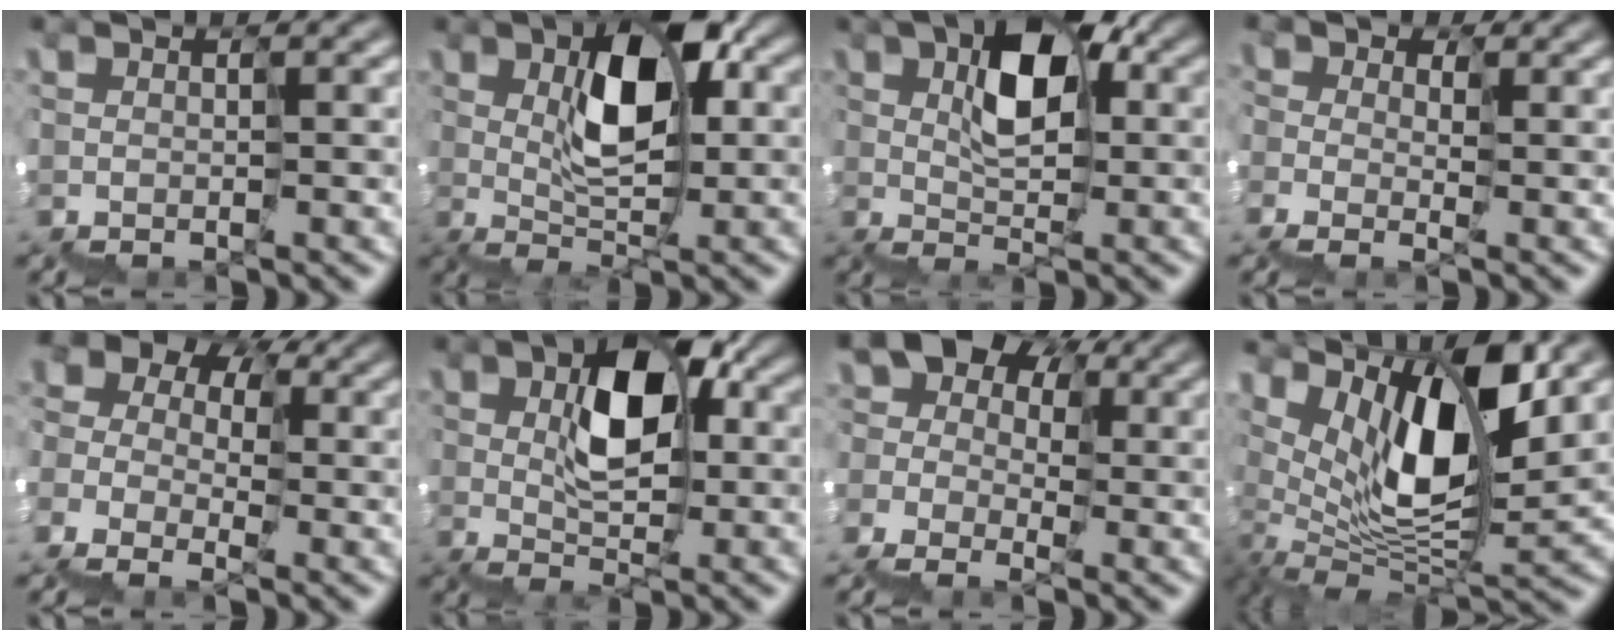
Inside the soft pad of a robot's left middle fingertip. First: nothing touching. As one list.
[{"total": 6.0, "force": [2.1, 2.6, 5.0], "torque": [-0.092, 0.023, 0.033]}, {"total": 5.6, "force": [2.3, 2.6, 4.4], "torque": [-0.077, 0.032, 0.032]}, {"total": 2.0, "force": [0.9, 1.7, 0.1], "torque": [-0.003, 0.011, 0.006]}, {"total": 7.5, "force": [0.7, 6.5, 3.8], "torque": [-0.054, 0.030, -0.020]}, {"total": 5.9, "force": [1.9, 3.0, 4.7], "torque": [-0.084, 0.026, 0.029]}, {"total": 7.0, "force": [1.3, 5.9, 3.5], "torque": [-0.042, 0.032, 0.003]}, {"total": 9.1, "force": [4.9, 3.1, 7.1], "torque": [-0.139, 0.011, 0.093]}]